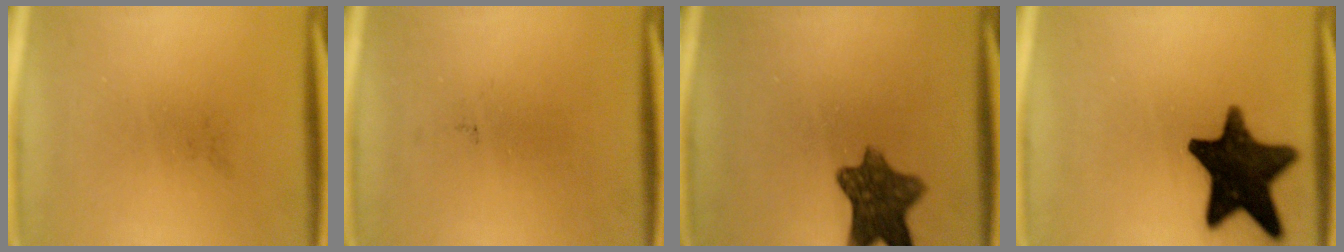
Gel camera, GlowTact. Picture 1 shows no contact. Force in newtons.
{"total": 0.0}
{"total": 9.0}
{"total": 16.1}